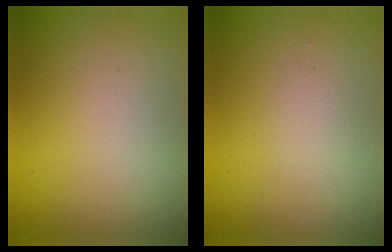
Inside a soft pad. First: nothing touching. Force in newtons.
{"total": 0.6, "press": 0.6, "slide": 0.0}